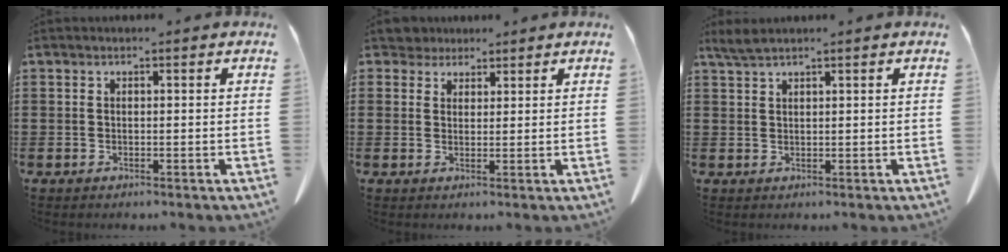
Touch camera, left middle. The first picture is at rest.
{"total": 2.9, "force": [2.5, 1.3, 0.2], "torque": [-0.014, 0.004, 0.049]}
{"total": 1.8, "force": [1.5, 0.1, 1.1], "torque": [-0.025, 0.000, 0.027]}